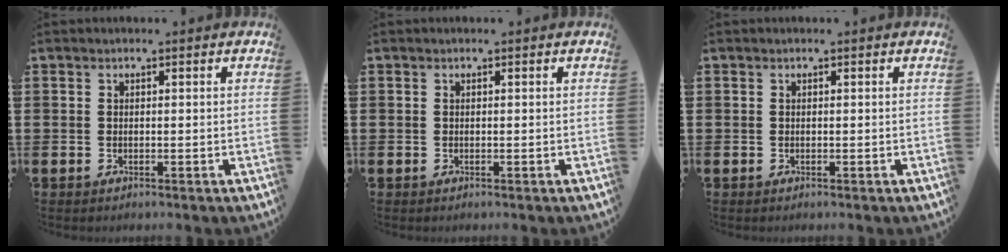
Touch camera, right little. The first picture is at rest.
{"total": 0.0}
{"total": 0.0}